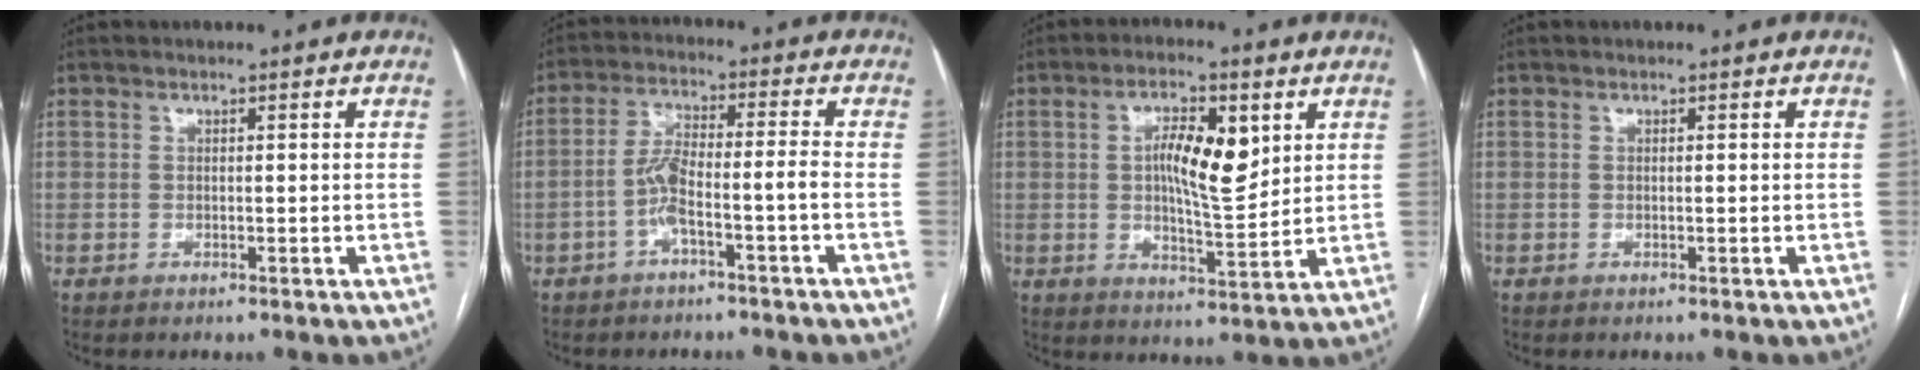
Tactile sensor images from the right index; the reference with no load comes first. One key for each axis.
{"total": 6.0, "fx": -2.5, "fy": 0.2, "fz": 5.4, "tx": -0.112, "ty": 0.026, "tz": -0.045}
{"total": 9.3, "fx": 2.6, "fy": 2.8, "fz": 8.5, "tx": -0.145, "ty": 0.005, "tz": 0.045}
{"total": 0.0}